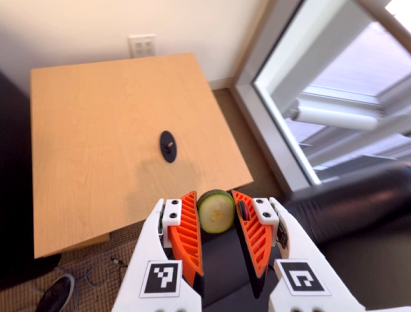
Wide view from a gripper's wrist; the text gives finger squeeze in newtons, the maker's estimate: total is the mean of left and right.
{"total": 7.8, "left": 7.7, "right": 8.0}